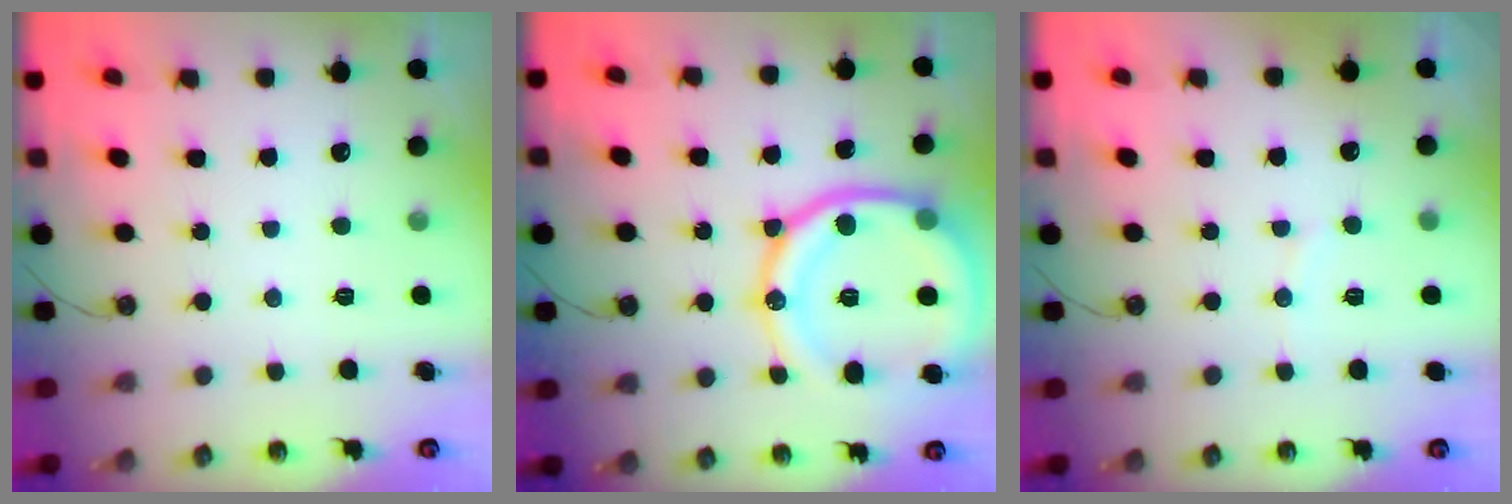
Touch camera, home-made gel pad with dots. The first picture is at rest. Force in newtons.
{"total": 23.0, "press": 22.9, "slide": 2.7}
{"total": 4.0, "press": 3.9, "slide": 0.3}